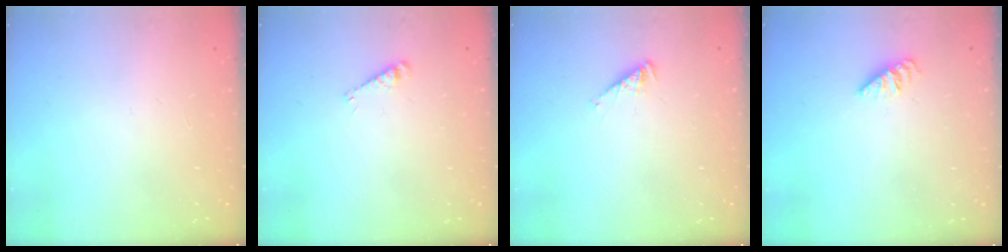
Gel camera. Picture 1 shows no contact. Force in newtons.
{"total": 3.5, "press": 3.5, "slide": 0.1}
{"total": 1.4, "press": 1.3, "slide": 0.2}
{"total": 0.6, "press": 0.5, "slide": 0.2}